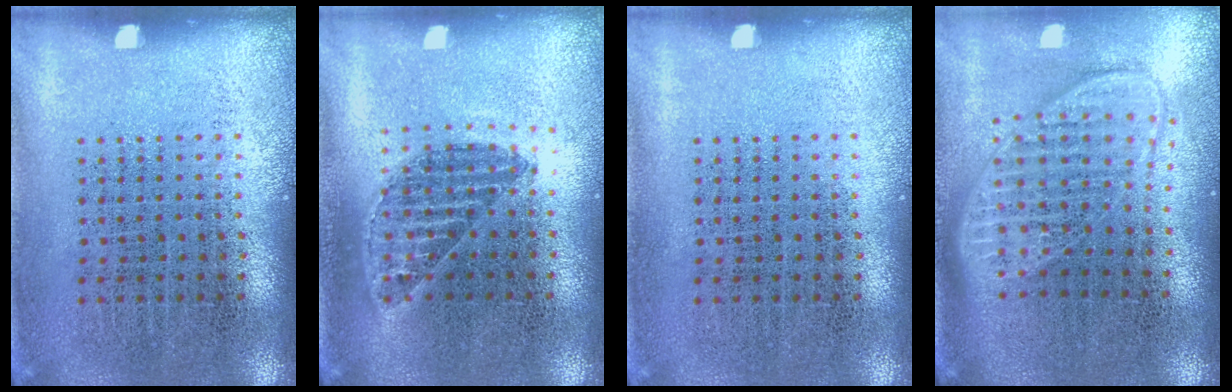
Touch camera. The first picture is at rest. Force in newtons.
{"total": 1.2, "press": 1.0, "slide": 0.5}
{"total": 0.0}
{"total": 1.9, "press": 1.5, "slide": 1.1}